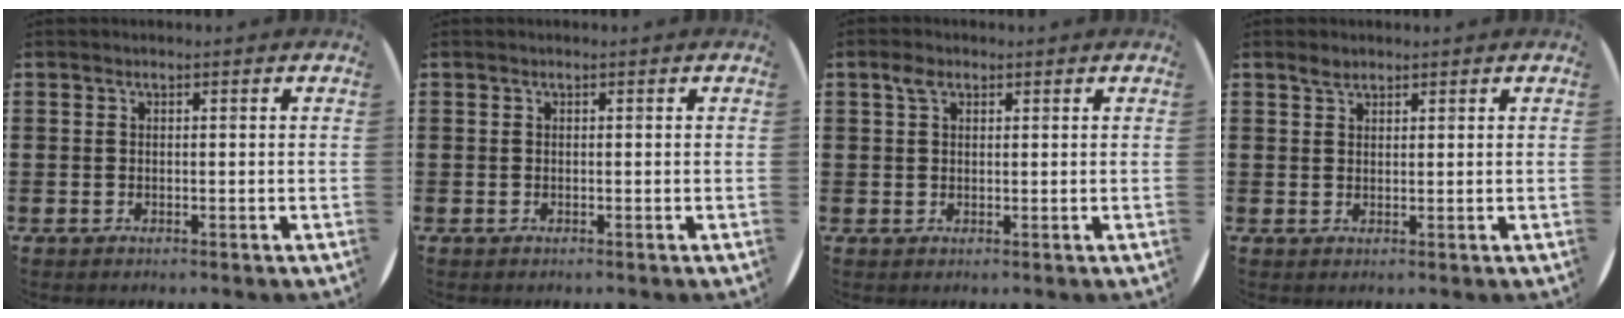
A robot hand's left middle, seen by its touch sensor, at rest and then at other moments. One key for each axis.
{"total": 0.0}
{"total": 2.0, "fx": 1.2, "fy": 1.2, "fz": 1.1, "tx": -0.016, "ty": 0.002, "tz": 0.020}
{"total": 1.6, "fx": 1.4, "fy": 0.7, "fz": 0.6, "tx": -0.005, "ty": 0.000, "tz": 0.024}